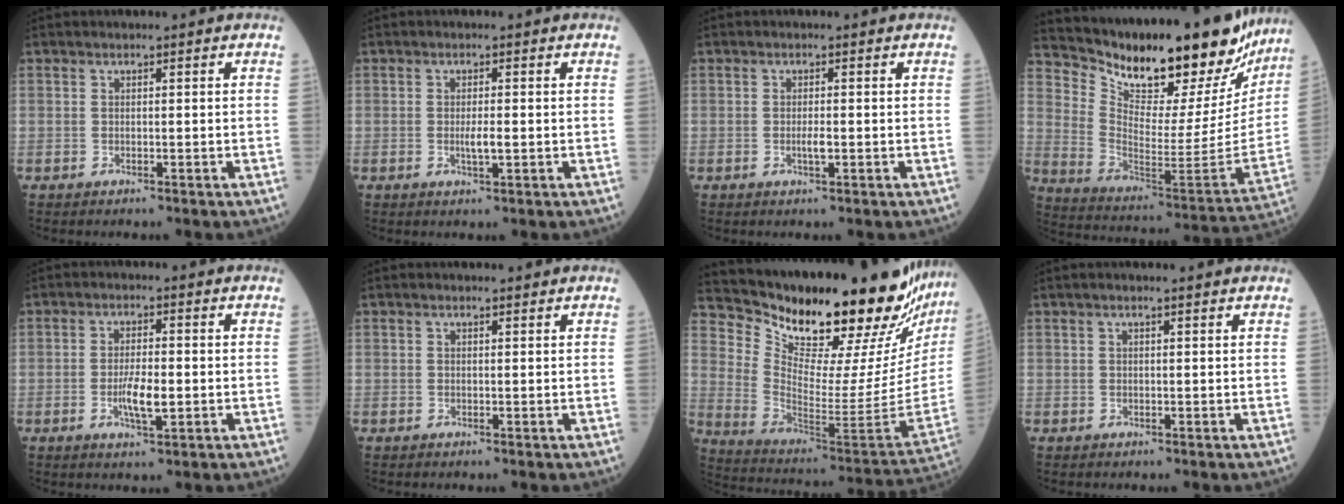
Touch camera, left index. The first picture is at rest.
{"total": 2.2, "force": [-0.3, 0.4, 2.1], "torque": [-0.042, -0.001, -0.002]}
{"total": 1.5, "force": [-0.3, 0.3, 1.4], "torque": [-0.029, -0.001, -0.004]}
{"total": 26.1, "force": [23.0, 6.8, 10.3], "torque": [-0.175, -0.064, 0.328]}
{"total": 4.6, "force": [-0.9, 1.1, 4.3], "torque": [-0.086, -0.003, -0.015]}
{"total": 1.0, "force": [0.9, 0.2, 0.5], "torque": [-0.012, 0.009, 0.013]}
{"total": 30.1, "force": [26.7, 3.7, 13.4], "torque": [-0.228, -0.134, 0.365]}
{"total": 2.3, "force": [1.9, 0.1, 1.4], "torque": [-0.020, 0.020, 0.026]}